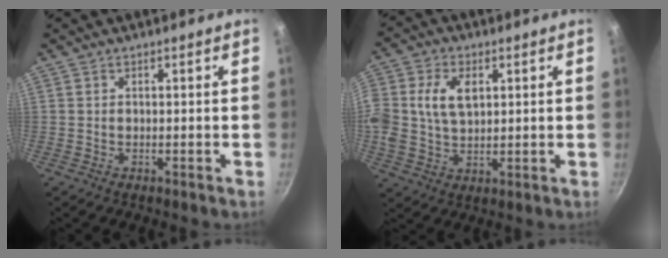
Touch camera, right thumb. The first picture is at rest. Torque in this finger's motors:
{"motor_torque": [0.82, 0.72, 1.00, 0.18, 0.44]}